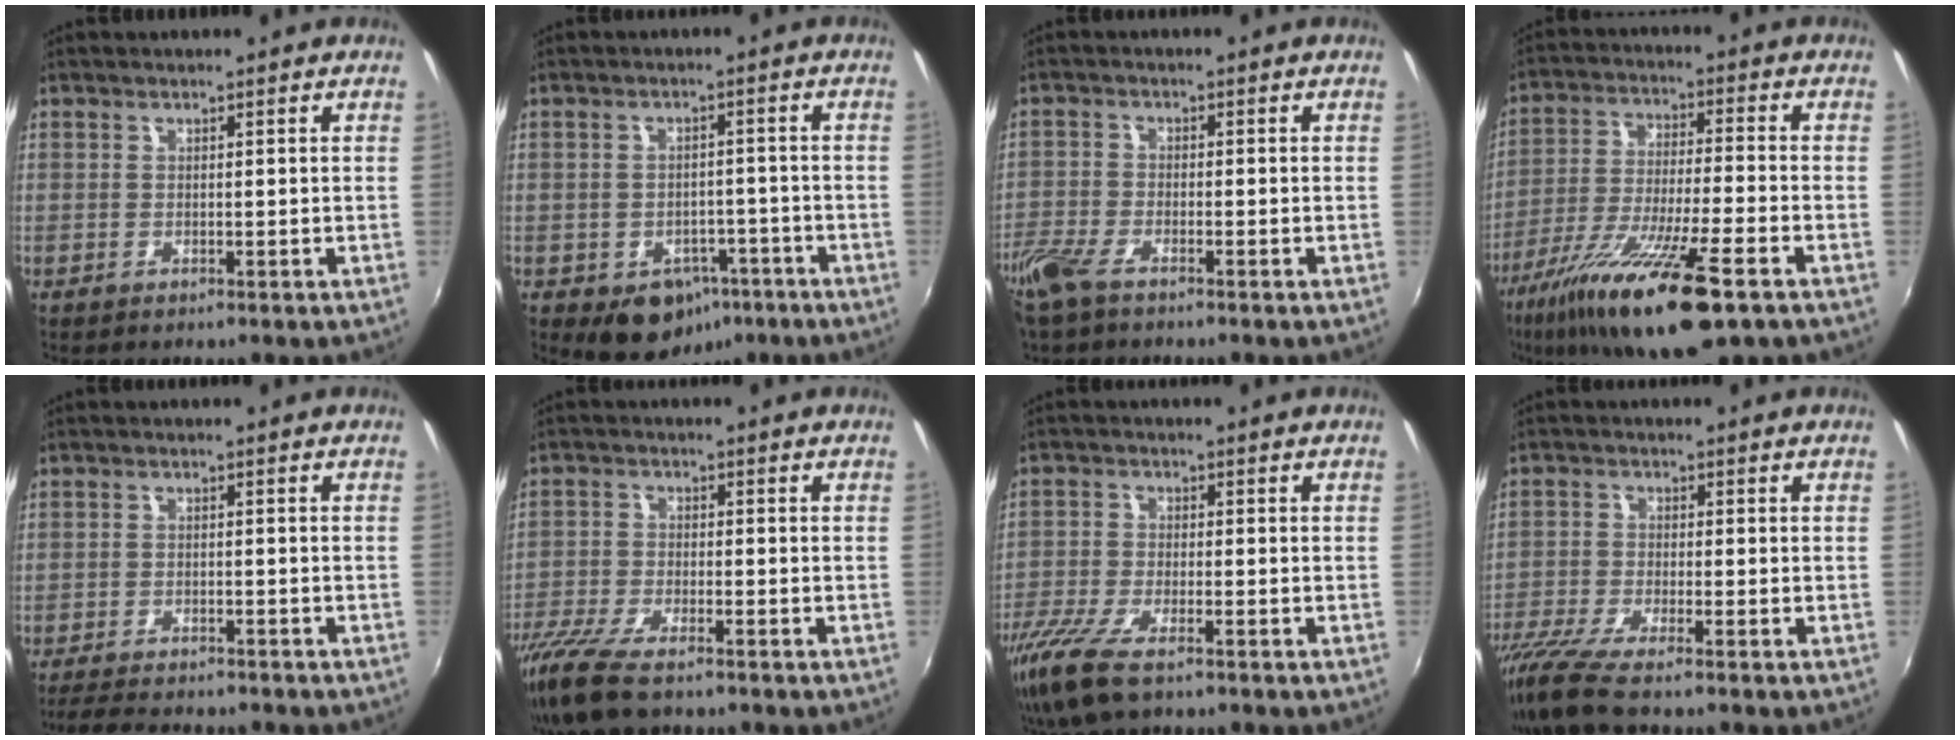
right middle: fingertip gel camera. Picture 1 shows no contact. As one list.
[{"total": 8.2, "force": [-4.6, 6.1, 3.0], "torque": [-0.059, 0.012, -0.039]}, {"total": 5.6, "force": [-4.3, 1.7, 3.1], "torque": [-0.086, -0.011, -0.092]}, {"total": 18.6, "force": [-11.5, 2.3, 14.4], "torque": [-0.280, -0.046, -0.207]}, {"total": 8.5, "force": [-7.7, 1.6, 3.3], "torque": [-0.082, -0.015, -0.118]}, {"total": 11.8, "force": [-9.2, 3.0, 6.8], "torque": [-0.165, -0.044, -0.176]}, {"total": 9.8, "force": [-6.9, 2.6, 6.5], "torque": [-0.156, -0.035, -0.137]}, {"total": 8.2, "force": [-6.9, 0.2, 4.6], "torque": [-0.109, -0.033, -0.128]}]